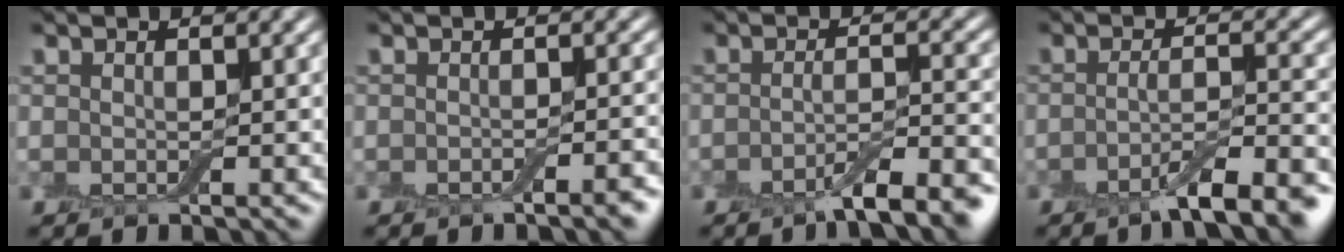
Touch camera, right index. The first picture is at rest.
{"total": 1.7, "force": [-0.9, 0.5, 1.3], "torque": [-0.007, 0.006, -0.015]}
{"total": 5.4, "force": [-3.4, 1.3, 4.0], "torque": [-0.053, 0.004, -0.057]}
{"total": 6.1, "force": [-3.8, 1.4, 4.6], "torque": [-0.063, 0.005, -0.065]}